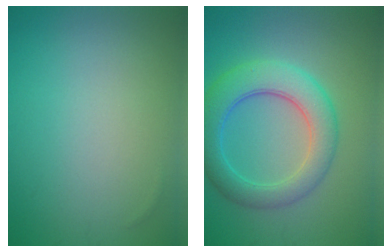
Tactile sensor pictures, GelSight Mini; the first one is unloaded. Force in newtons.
{"total": 6.3, "press": 6.3, "slide": 0.3}